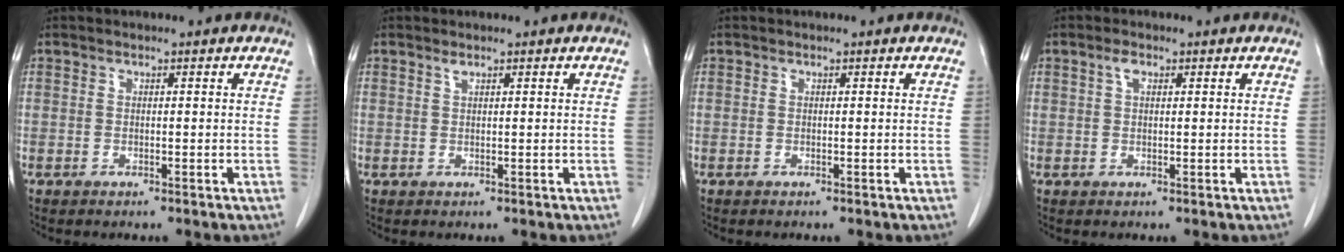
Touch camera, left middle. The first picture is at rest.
{"total": 0.6, "force": [0.5, 0.1, 0.4], "torque": [-0.011, 0.000, 0.010]}
{"total": 0.0}
{"total": 1.7, "force": [0.8, 0.8, 1.3], "torque": [-0.025, 0.007, 0.014]}